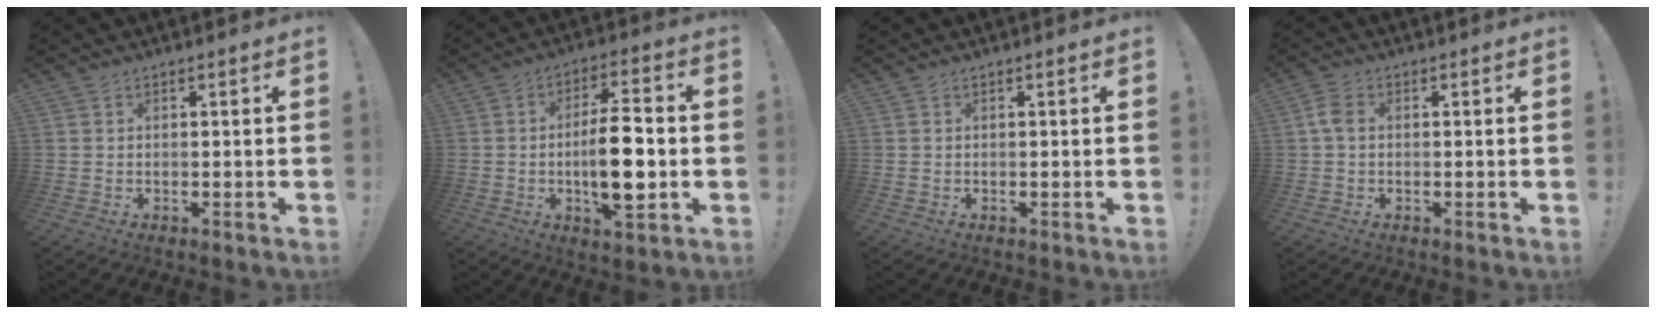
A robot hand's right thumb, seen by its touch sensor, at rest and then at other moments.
{"total": 13.3, "force": [-2.0, 4.3, 12.4], "torque": [-0.229, 0.003, -0.043]}
{"total": 0.0}
{"total": 3.9, "force": [0.3, 2.6, 2.9], "torque": [-0.054, 0.007, 0.004]}